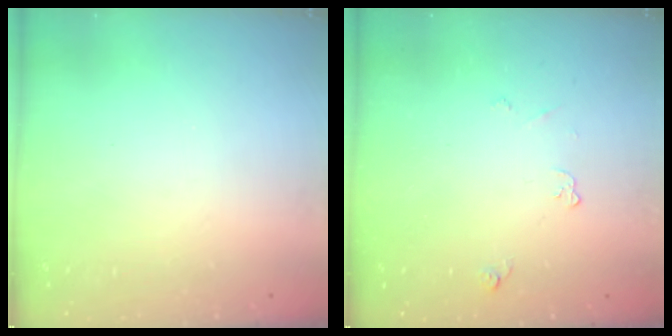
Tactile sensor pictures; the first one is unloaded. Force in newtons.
{"total": 3.4, "press": 3.4, "slide": 0.6}